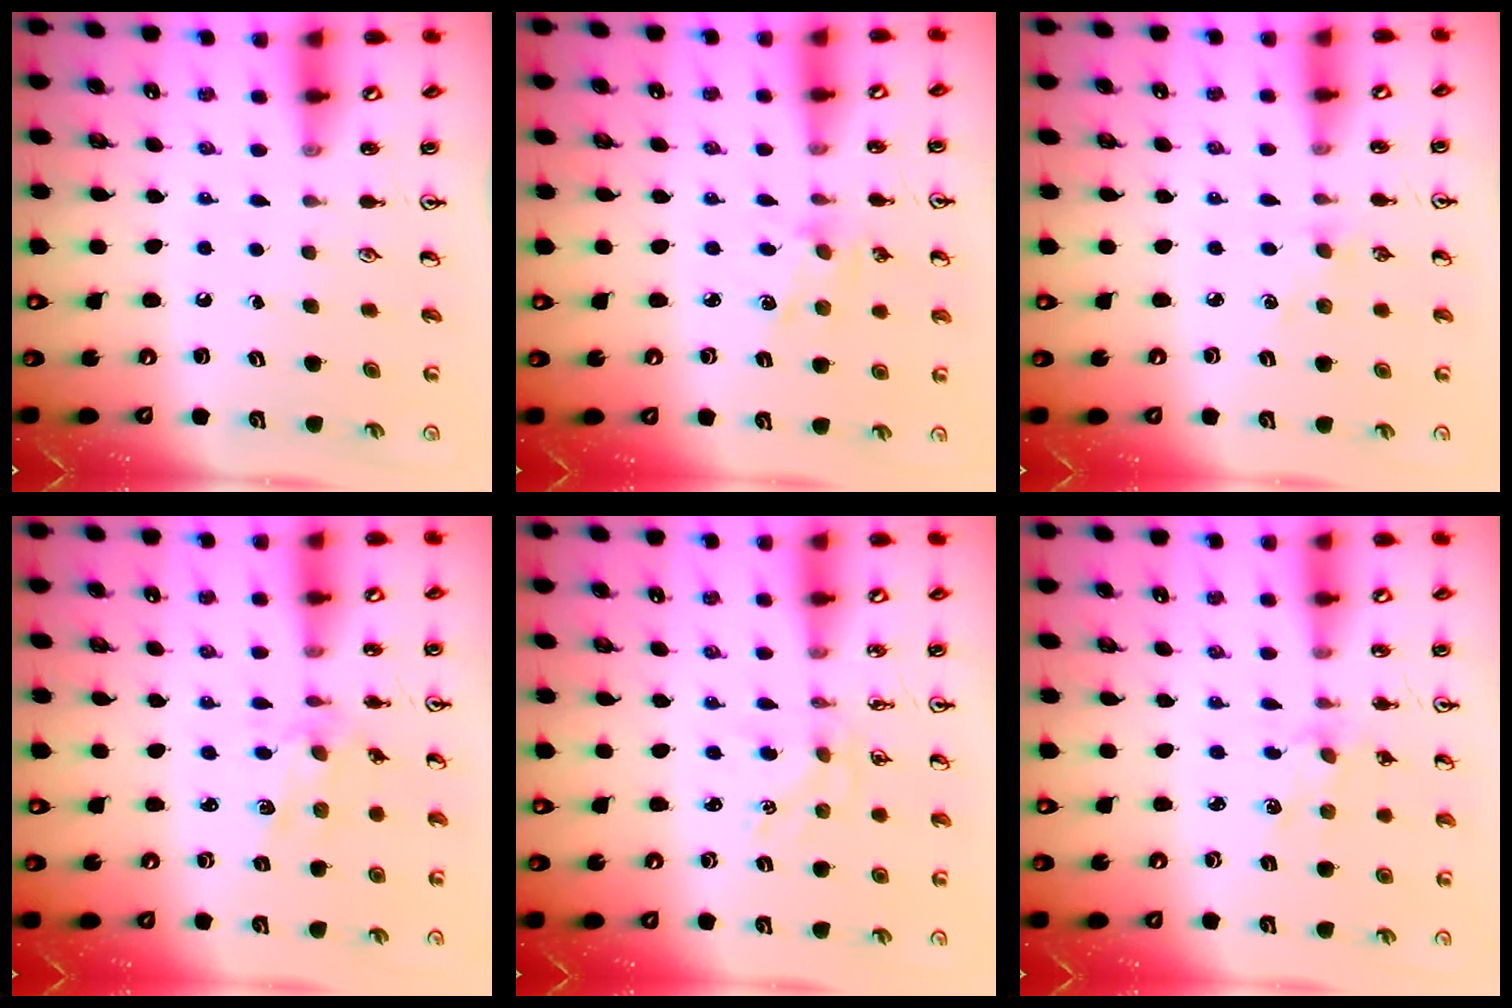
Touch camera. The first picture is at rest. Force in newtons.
{"total": 2.7, "press": 2.6, "slide": 0.3}
{"total": 2.9, "press": 2.9, "slide": 0.4}
{"total": 2.6, "press": 2.5, "slide": 0.4}
{"total": 1.8, "press": 1.8, "slide": 0.2}
{"total": 2.7, "press": 2.7, "slide": 0.3}